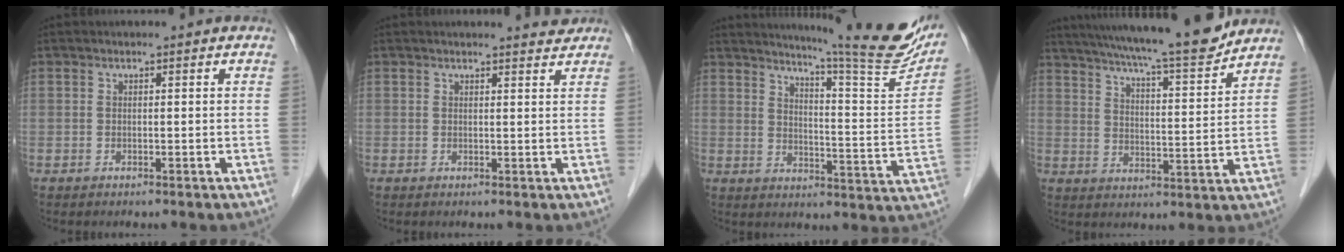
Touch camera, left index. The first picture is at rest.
{"total": 2.3, "force": [2.2, 0.0, 0.2], "torque": [-0.006, -0.007, 0.023]}
{"total": 19.5, "force": [17.2, -0.2, 9.2], "torque": [-0.132, -0.075, 0.213]}
{"total": 17.9, "force": [15.9, 0.2, 8.2], "torque": [-0.133, -0.010, 0.231]}